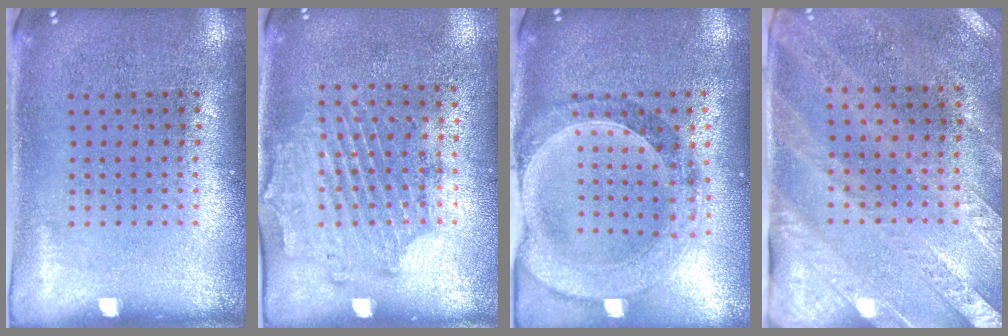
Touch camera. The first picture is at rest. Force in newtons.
{"total": 1.7, "press": 1.3, "slide": 1.1}
{"total": 1.4, "press": 1.3, "slide": 0.4}
{"total": 2.4, "press": 2.1, "slide": 1.2}